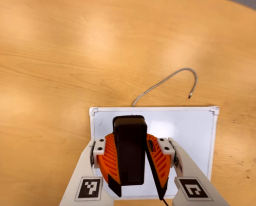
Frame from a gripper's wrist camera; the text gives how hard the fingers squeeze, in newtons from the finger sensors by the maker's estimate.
{"total": 10.6, "left": 10.3, "right": 11.0}